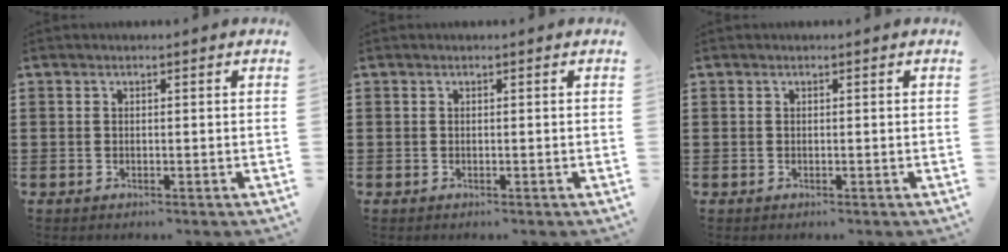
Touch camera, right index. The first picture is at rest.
{"total": 0.0}
{"total": 0.0}